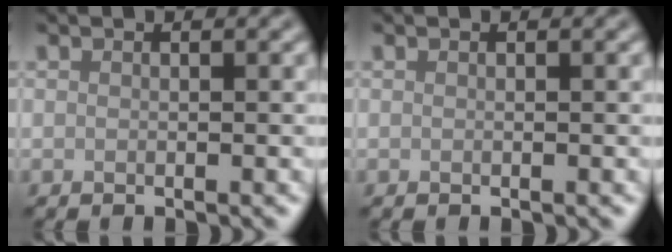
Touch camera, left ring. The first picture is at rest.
{"total": 0.0}